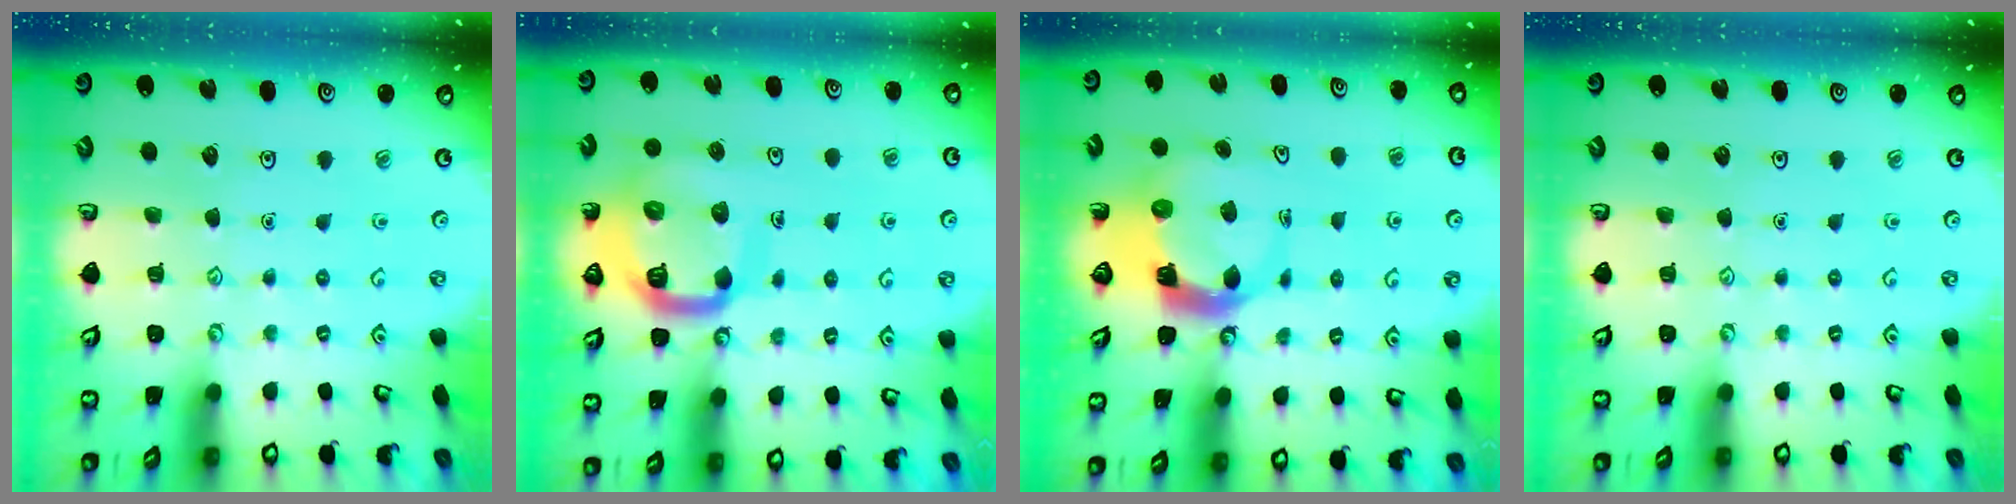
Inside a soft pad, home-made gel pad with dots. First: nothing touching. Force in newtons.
{"total": 13.8, "press": 13.7, "slide": 1.6}
{"total": 5.7, "press": 5.6, "slide": 1.0}
{"total": 0.0}